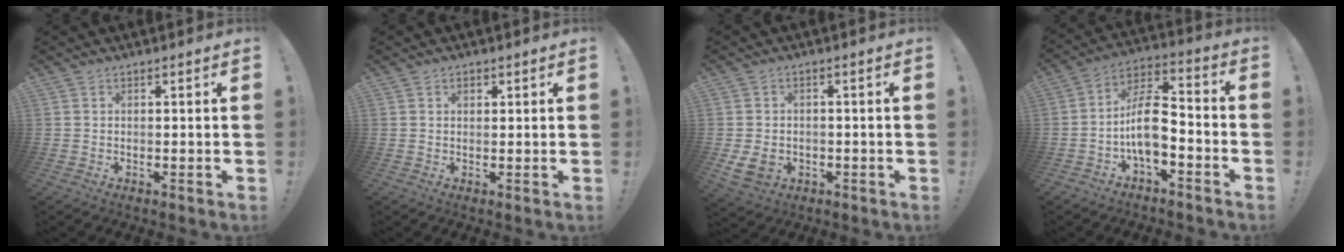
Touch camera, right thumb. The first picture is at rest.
{"total": 1.3, "force": [0.7, 0.8, 0.7], "torque": [-0.001, -0.003, 0.008]}
{"total": 6.8, "force": [-1.5, 5.2, 4.2], "torque": [-0.082, -0.002, -0.024]}
{"total": 12.1, "force": [-3.8, 5.9, 9.8], "torque": [-0.178, 0.024, -0.066]}